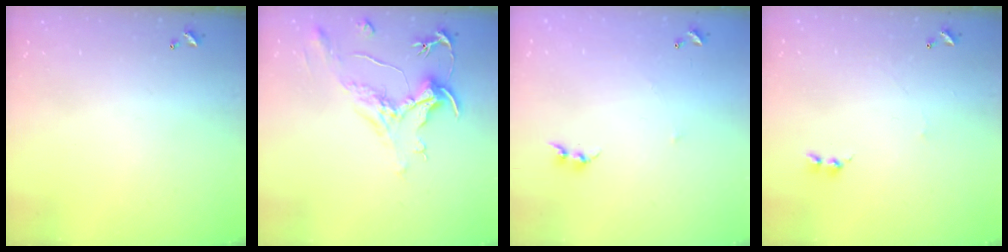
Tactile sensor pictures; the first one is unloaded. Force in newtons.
{"total": 2.2, "press": 1.7, "slide": 1.3}
{"total": 6.2, "press": 6.2, "slide": 0.7}
{"total": 0.8, "press": 0.7, "slide": 0.5}